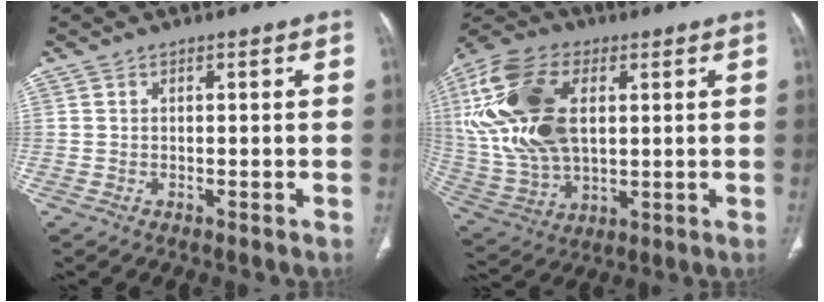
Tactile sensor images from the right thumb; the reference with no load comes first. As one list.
[{"total": 22.3, "force": [4.6, 13.2, 17.4], "torque": [-0.361, -0.006, 0.089]}]